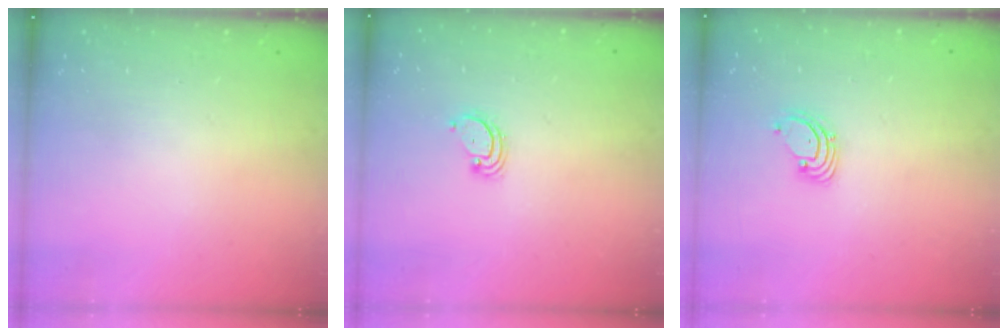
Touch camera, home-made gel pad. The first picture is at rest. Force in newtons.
{"total": 2.3, "press": 2.3, "slide": 0.2}
{"total": 1.6, "press": 1.6, "slide": 0.1}